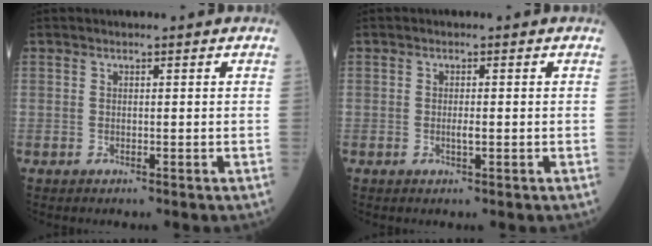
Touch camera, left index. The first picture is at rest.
{"total": 1.0, "force": [-0.3, 0.1, 0.9], "torque": [-0.015, -0.005, -0.006]}